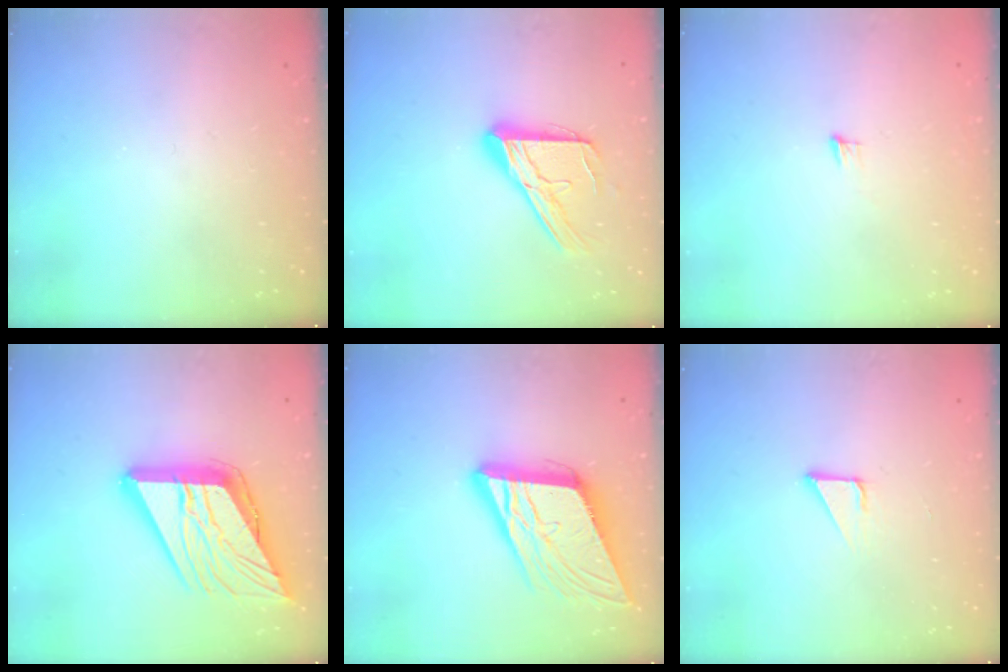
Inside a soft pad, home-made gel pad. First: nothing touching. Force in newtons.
{"total": 15.7, "press": 15.7, "slide": 1.5}
{"total": 3.9, "press": 3.8, "slide": 0.9}
{"total": 24.2, "press": 24.1, "slide": 2.8}
{"total": 18.0, "press": 17.6, "slide": 3.8}
{"total": 2.1, "press": 2.1, "slide": 0.0}